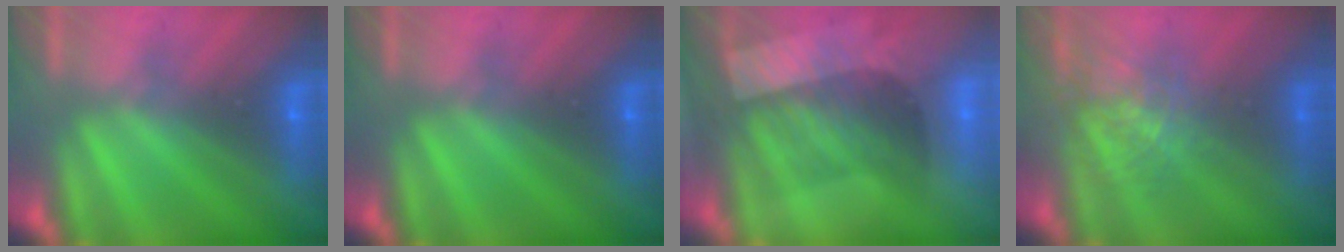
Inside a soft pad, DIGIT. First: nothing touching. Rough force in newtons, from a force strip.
{"total": 0.0}
{"total": 3.6}
{"total": 2.7}